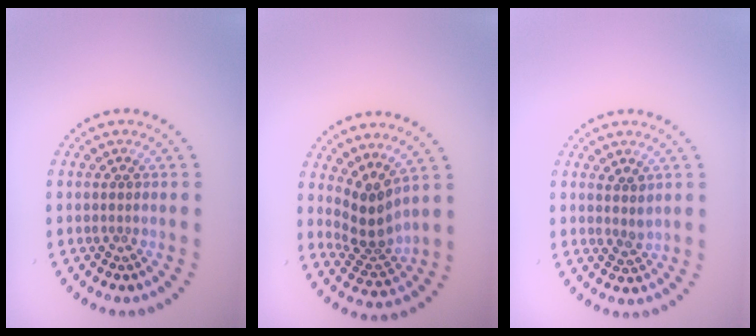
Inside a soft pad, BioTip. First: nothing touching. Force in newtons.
{"total": 3.3, "press": 2.3, "slide": 2.4}
{"total": 1.4, "press": 1.1, "slide": 0.8}